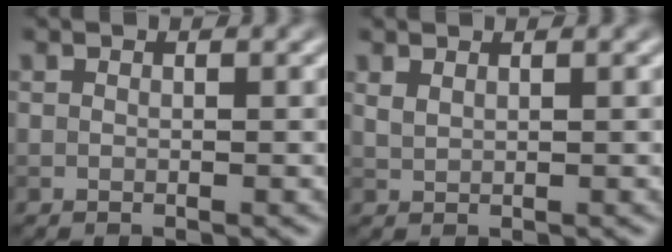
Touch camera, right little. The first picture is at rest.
{"total": 1.0, "force": [0.8, 0.3, 0.5], "torque": [-0.016, 0.000, 0.021]}